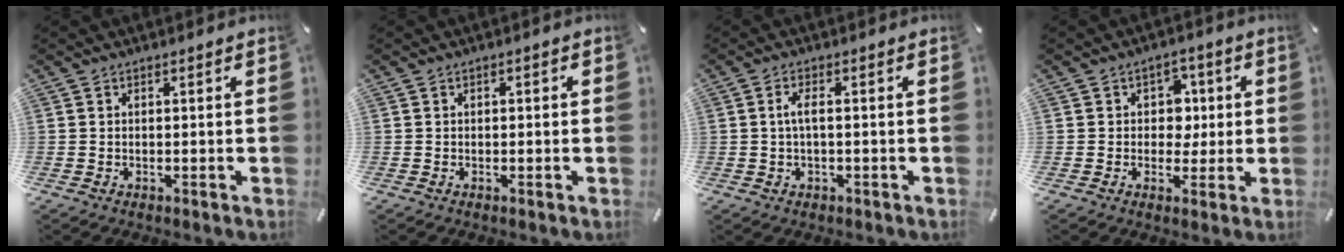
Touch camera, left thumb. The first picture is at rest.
{"total": 0.7, "force": [-0.1, 0.4, 0.5], "torque": [-0.009, 0.001, -0.003]}
{"total": 3.8, "force": [0.2, 1.8, 3.4], "torque": [-0.072, 0.005, -0.001]}
{"total": 6.3, "force": [0.6, 5.7, 2.7], "torque": [-0.036, 0.004, 0.006]}